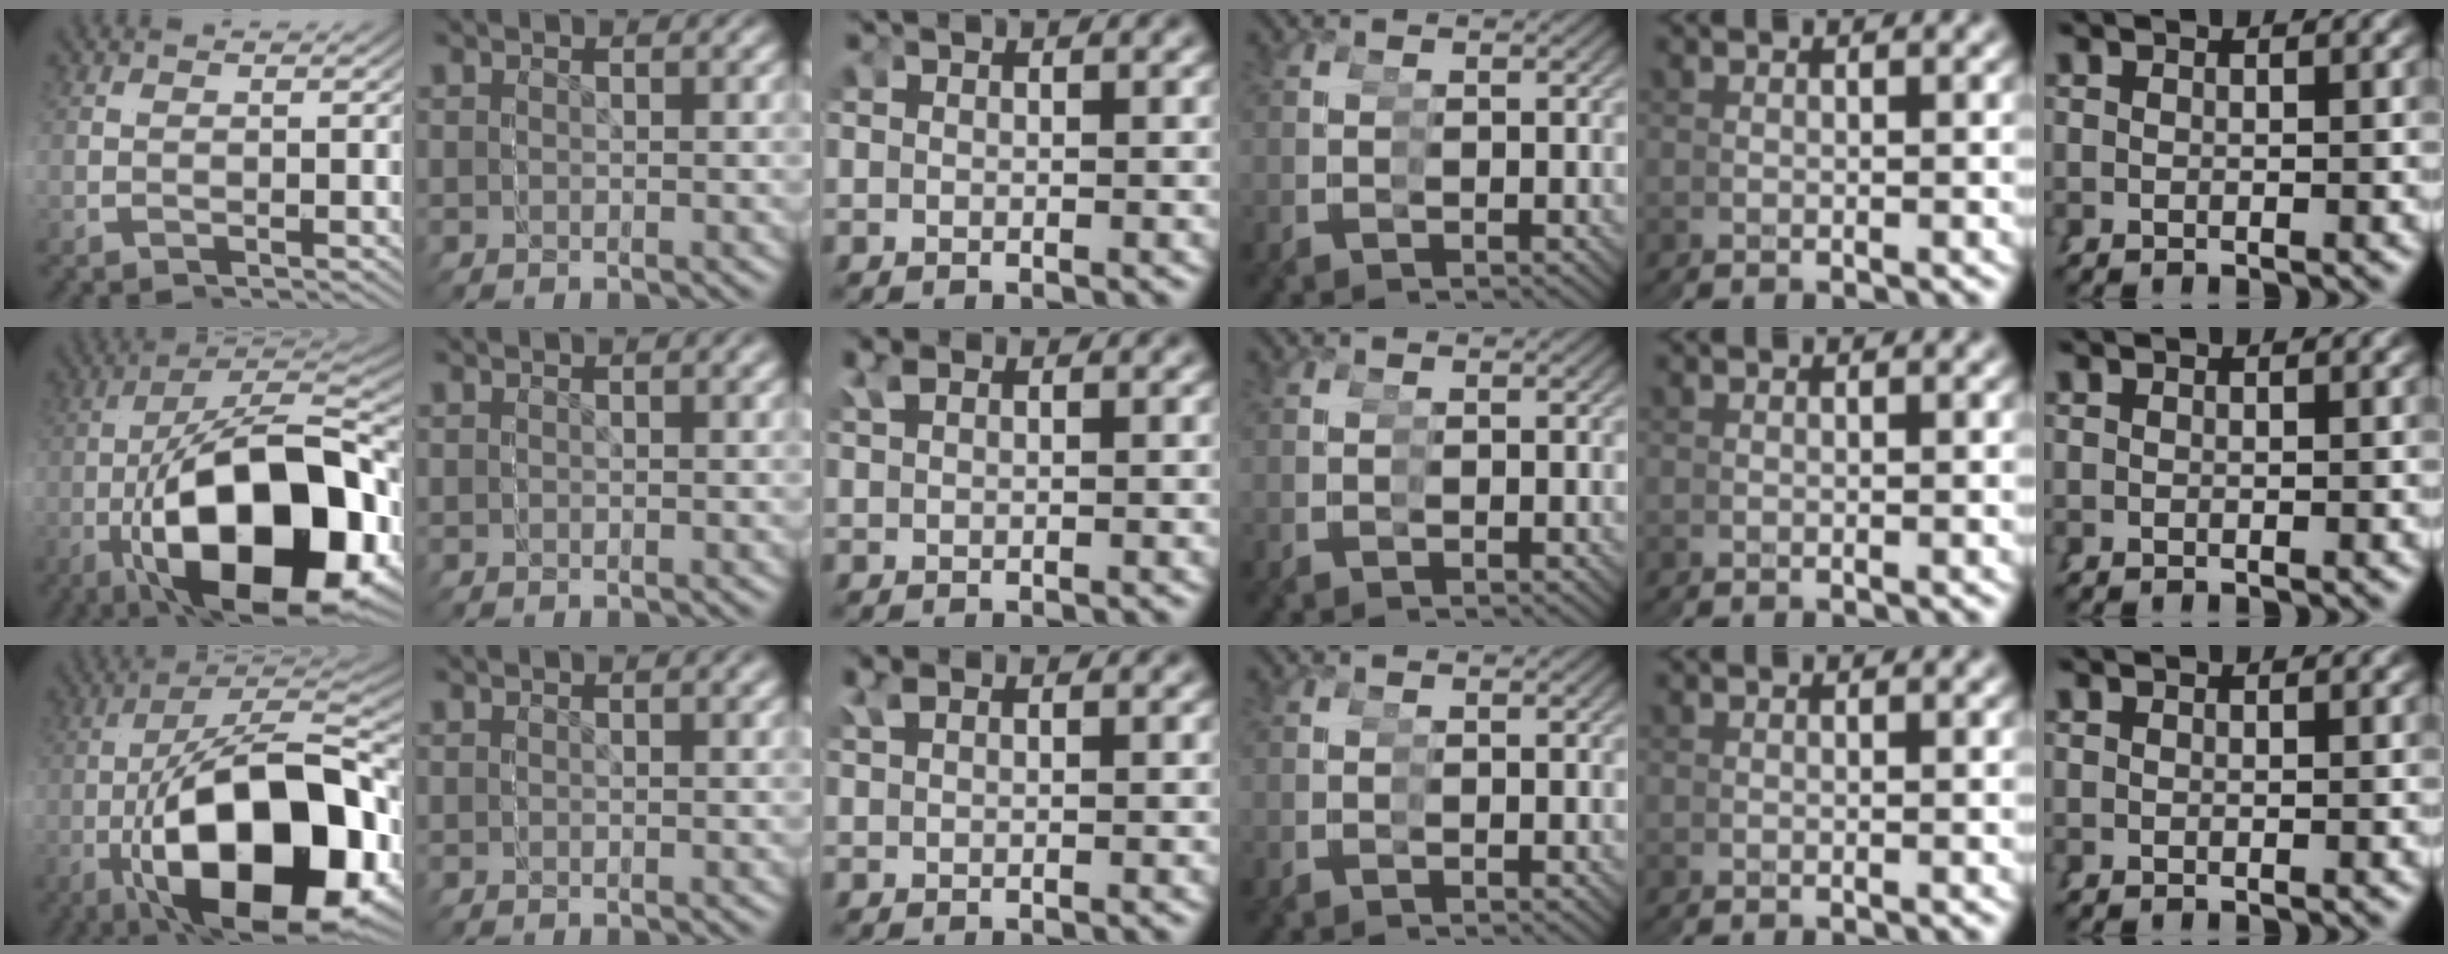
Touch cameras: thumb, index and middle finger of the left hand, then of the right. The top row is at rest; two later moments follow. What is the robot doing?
{"motion": "grasp_and_lifting", "object": "screwdriver"}